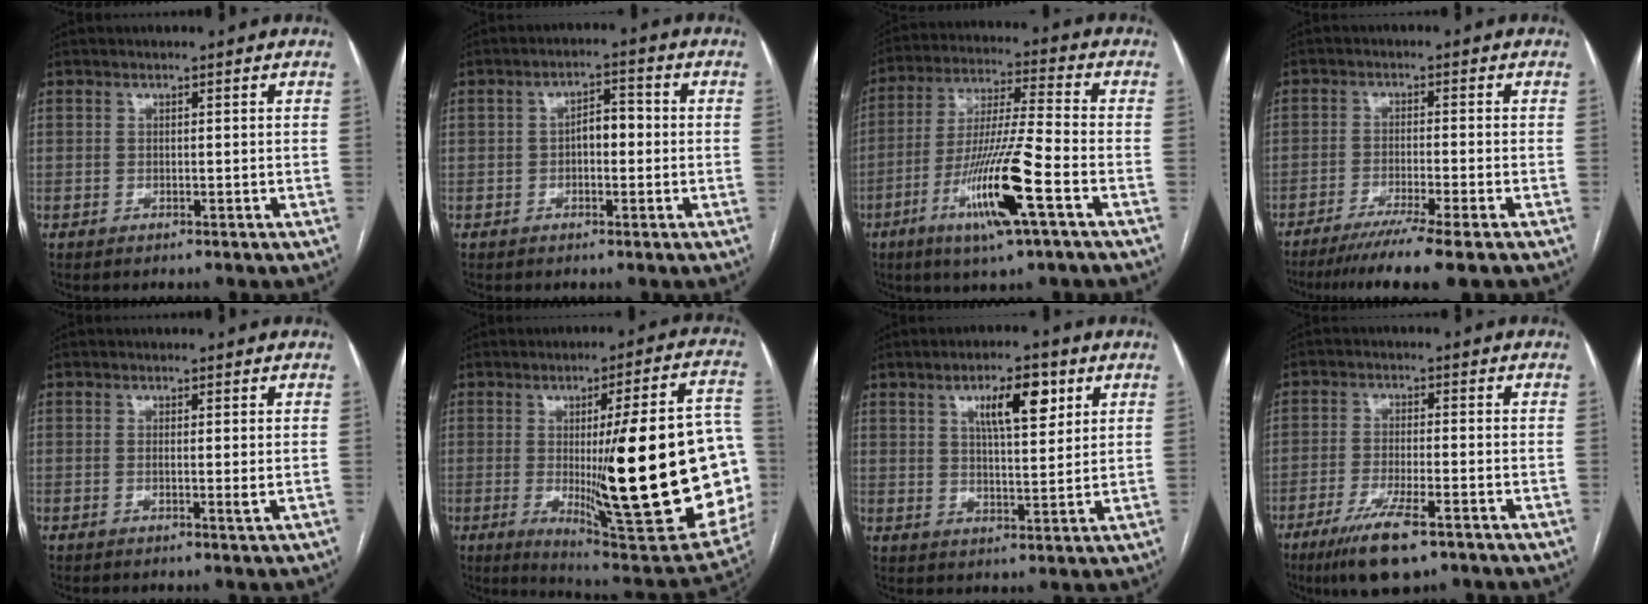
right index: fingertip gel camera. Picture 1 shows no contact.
{"total": 3.9, "force": [-0.4, 1.9, 3.4], "torque": [-0.051, 0.016, -0.009]}
{"total": 14.7, "force": [-6.2, 0.0, 13.3], "torque": [-0.265, -0.018, -0.115]}
{"total": 9.2, "force": [-7.2, -1.5, 5.6], "torque": [-0.070, -0.027, -0.112]}
{"total": 1.5, "force": [-0.1, -0.1, 1.5], "torque": [-0.025, -0.003, -0.003]}
{"total": 30.6, "force": [-2.5, 3.5, 30.2], "torque": [-0.336, -0.010, -0.033]}
{"total": 8.3, "force": [3.8, 2.5, 6.9], "torque": [-0.112, 0.007, 0.064]}
{"total": 9.1, "force": [-5.7, 1.6, 6.9], "torque": [-0.131, -0.020, -0.096]}